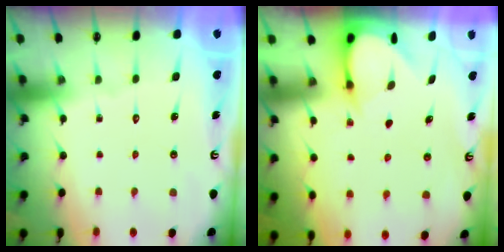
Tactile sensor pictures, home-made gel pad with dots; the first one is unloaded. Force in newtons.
{"total": 3.7, "press": 3.7, "slide": 0.4}